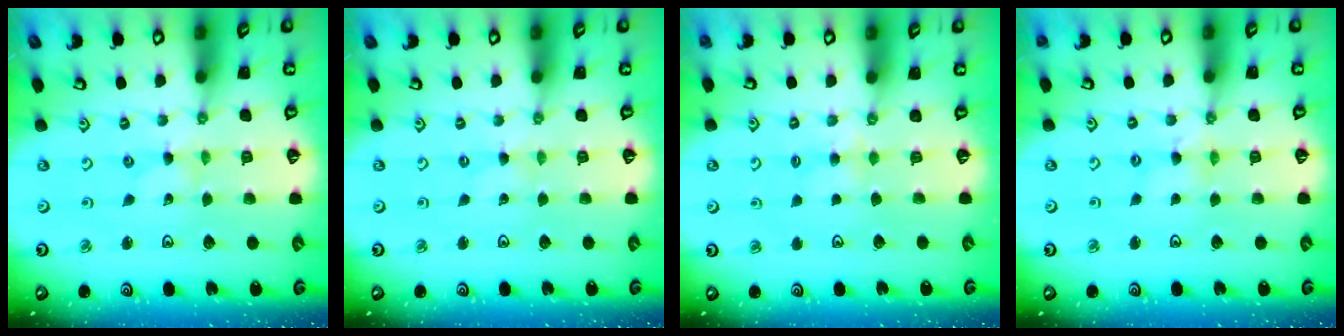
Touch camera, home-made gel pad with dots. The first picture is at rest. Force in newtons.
{"total": 0.0}
{"total": 2.4, "press": 2.4, "slide": 0.4}
{"total": 1.7, "press": 1.7, "slide": 0.2}